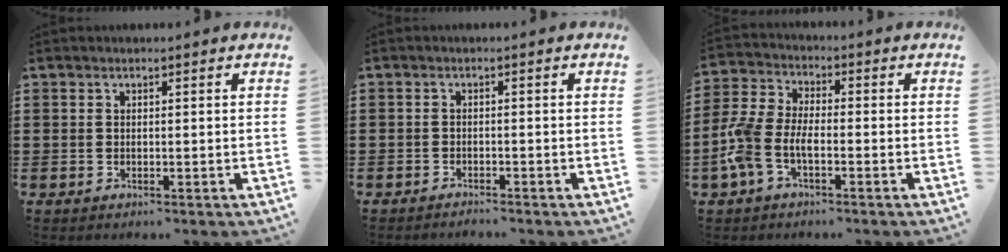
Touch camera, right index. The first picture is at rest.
{"total": 1.3, "force": [-1.3, 0.1, -0.1], "torque": [-0.002, 0.003, -0.027]}
{"total": 6.3, "force": [-2.8, 3.0, 4.8], "torque": [-0.132, -0.006, -0.062]}